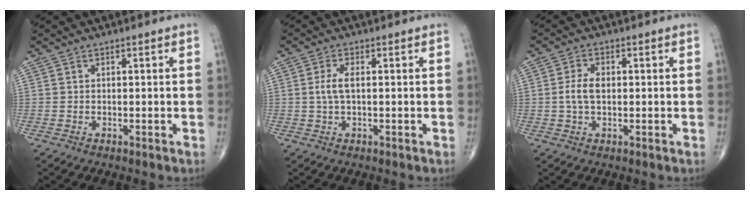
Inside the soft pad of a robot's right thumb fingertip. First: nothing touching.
{"total": 3.4, "force": [0.2, 1.4, 3.1], "torque": [-0.075, 0.005, 0.002]}
{"total": 4.4, "force": [0.1, 2.5, 3.6], "torque": [-0.078, 0.007, -0.001]}